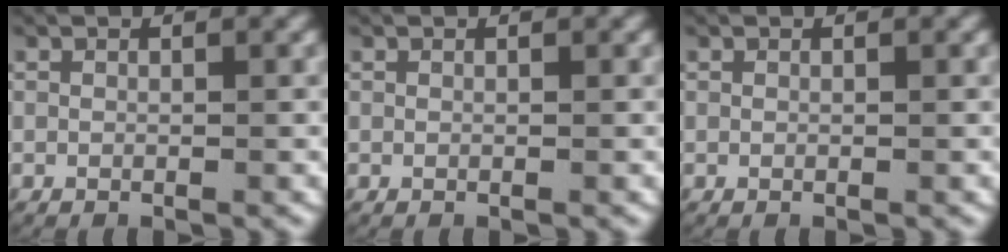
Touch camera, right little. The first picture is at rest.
{"total": 0.0}
{"total": 0.0}